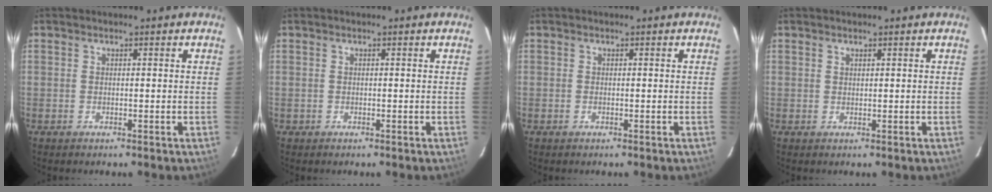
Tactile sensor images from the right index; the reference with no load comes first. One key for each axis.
{"total": 0.5, "fx": -0.2, "fy": 0.3, "fz": -0.4, "tx": 0.007, "ty": 0.000, "tz": -0.002}
{"total": 0.0}
{"total": 0.6, "fx": 0.5, "fy": -0.1, "fz": -0.2, "tx": 0.004, "ty": -0.001, "tz": 0.011}